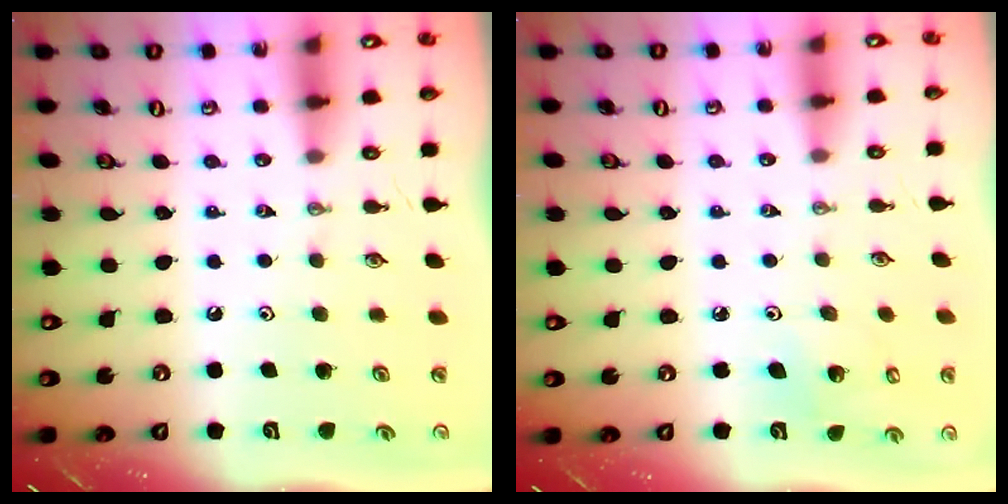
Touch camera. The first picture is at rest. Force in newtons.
{"total": 3.9, "press": 3.7, "slide": 1.3}